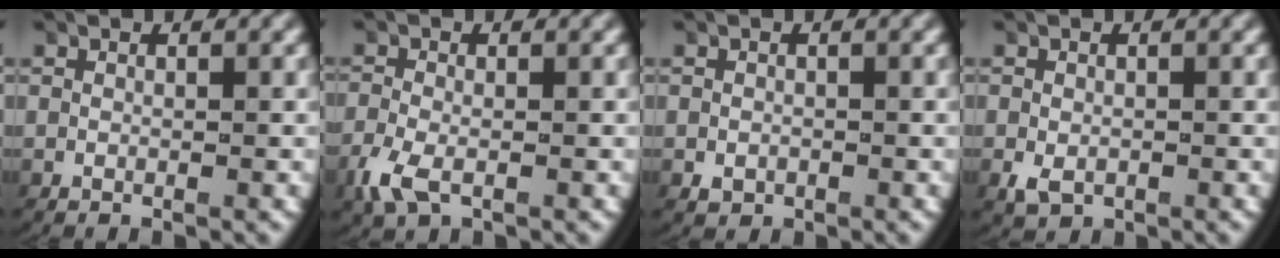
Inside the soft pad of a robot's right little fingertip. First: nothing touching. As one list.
[{"total": 2.9, "force": [-1.7, 1.7, 1.6], "torque": [-0.053, -0.014, -0.026]}, {"total": 1.0, "force": [-0.5, 0.8, 0.3], "torque": [-0.012, -0.009, 0.000]}, {"total": 1.8, "force": [-0.8, 1.4, 0.8], "torque": [-0.029, -0.015, -0.004]}]